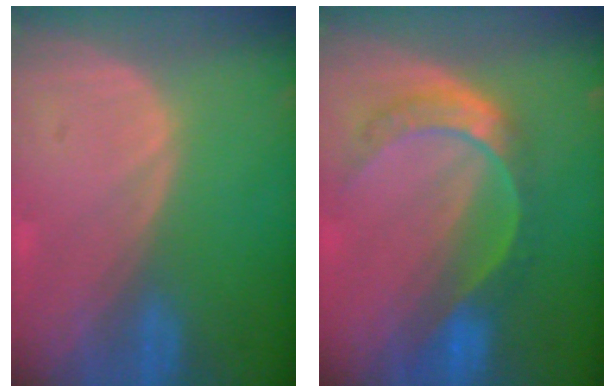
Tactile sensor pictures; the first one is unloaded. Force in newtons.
{"total": 8.0, "press": 6.7, "slide": 4.4}